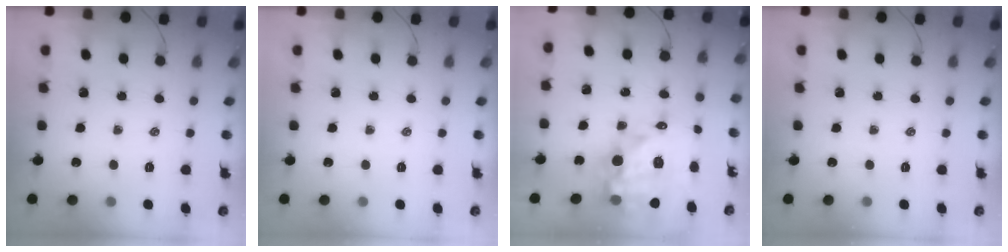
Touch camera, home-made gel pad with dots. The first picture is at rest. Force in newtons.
{"total": 0.0}
{"total": 18.3, "press": 17.8, "slide": 4.2}
{"total": 0.0}